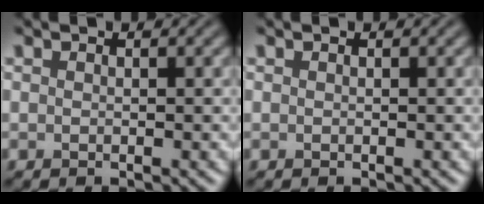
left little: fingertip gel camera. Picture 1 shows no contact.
{"total": 0.0}